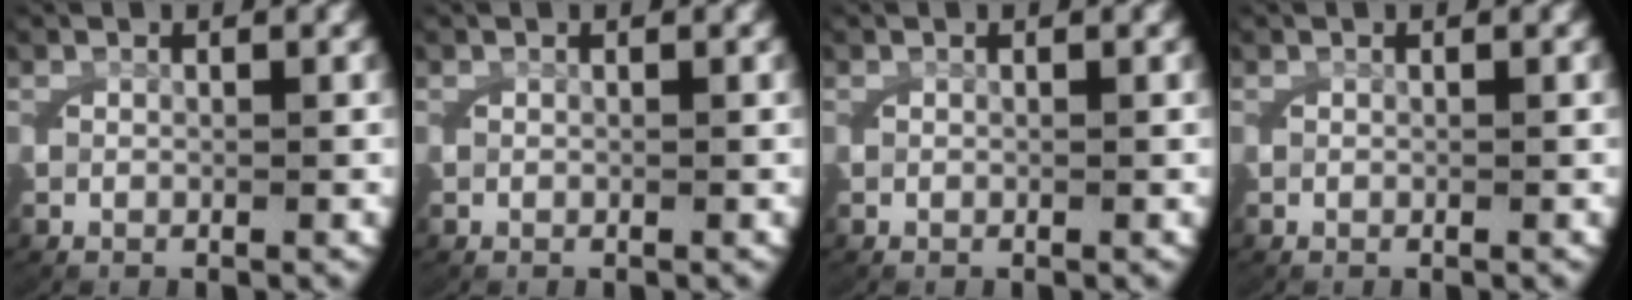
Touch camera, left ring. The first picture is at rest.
{"total": 0.0}
{"total": 0.0}
{"total": 0.0}